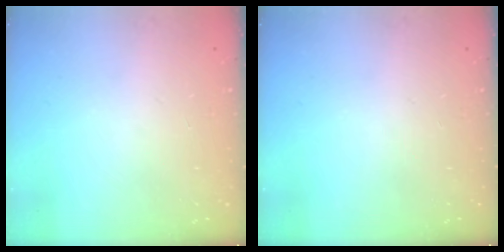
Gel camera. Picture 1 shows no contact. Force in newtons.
{"total": 0.0}